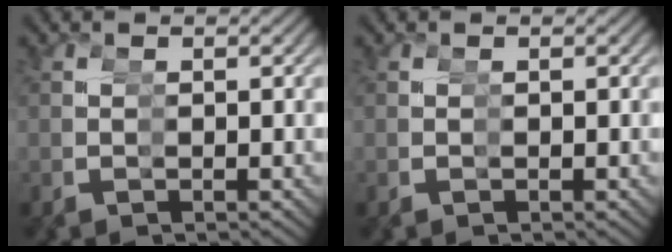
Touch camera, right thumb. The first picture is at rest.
{"total": 0.0}